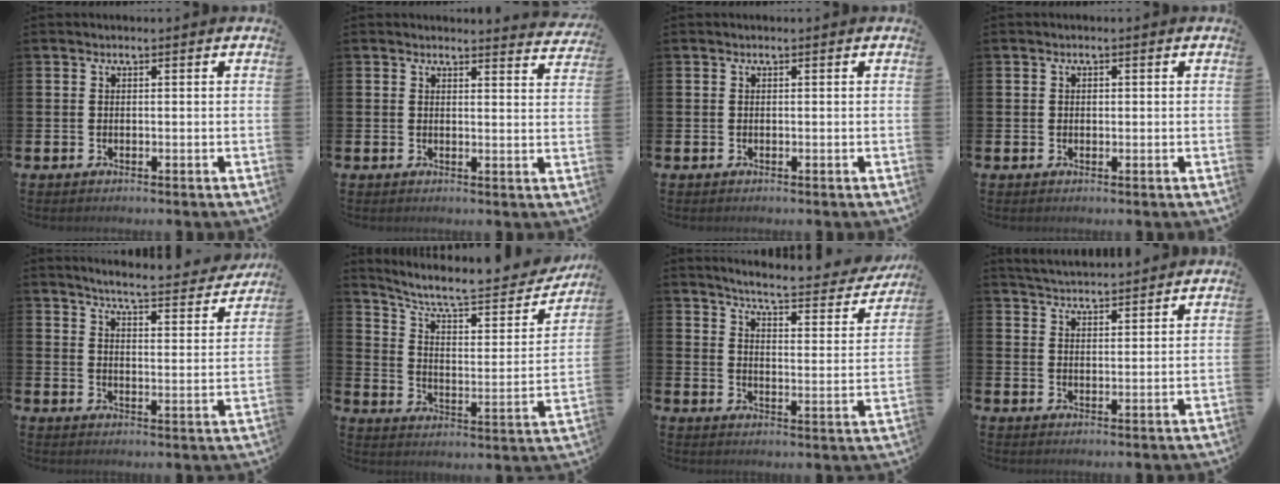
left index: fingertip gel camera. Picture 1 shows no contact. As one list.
[{"total": 2.7, "force": [2.6, 0.2, 0.0], "torque": [0.006, -0.020, 0.045]}, {"total": 0.0}, {"total": 0.7, "force": [0.2, 0.6, 0.2], "torque": [0.004, 0.003, 0.000]}, {"total": 5.5, "force": [5.3, 0.0, 1.4], "torque": [-0.034, -0.044, 0.086]}, {"total": 8.4, "force": [7.0, 2.3, 4.0], "torque": [-0.105, -0.048, 0.115]}, {"total": 5.1, "force": [4.9, 0.2, 1.6], "torque": [-0.049, -0.040, 0.075]}, {"total": 4.2, "force": [4.2, 0.1, -0.1], "torque": [-0.006, -0.025, 0.076]}]